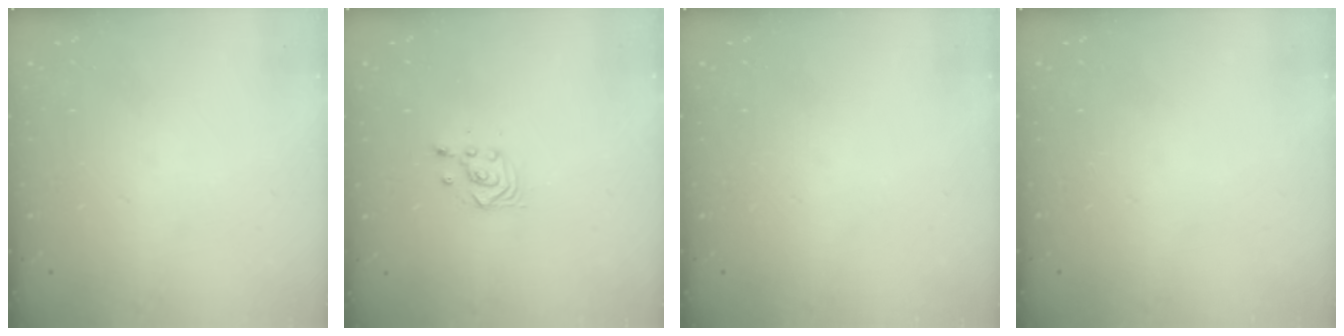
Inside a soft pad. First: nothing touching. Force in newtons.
{"total": 3.3, "press": 3.2, "slide": 0.4}
{"total": 0.0}
{"total": 0.0}